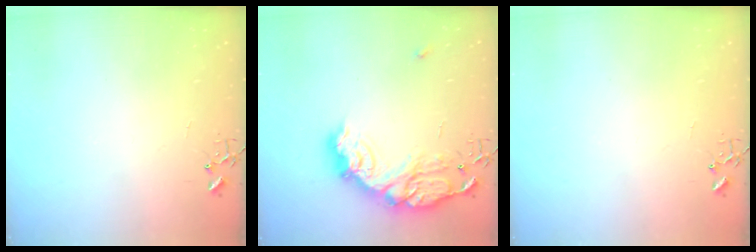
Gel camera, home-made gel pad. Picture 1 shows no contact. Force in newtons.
{"total": 18.7, "press": 18.7, "slide": 1.3}
{"total": 0.0}